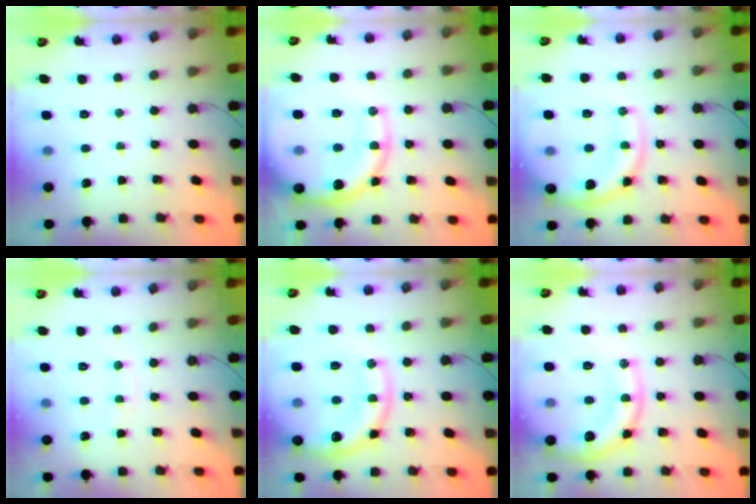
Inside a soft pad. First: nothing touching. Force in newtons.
{"total": 22.7, "press": 22.3, "slide": 4.2}
{"total": 13.5, "press": 13.3, "slide": 2.5}
{"total": 6.0, "press": 5.8, "slide": 1.2}
{"total": 21.3, "press": 21.1, "slide": 2.5}
{"total": 16.5, "press": 16.3, "slide": 2.4}